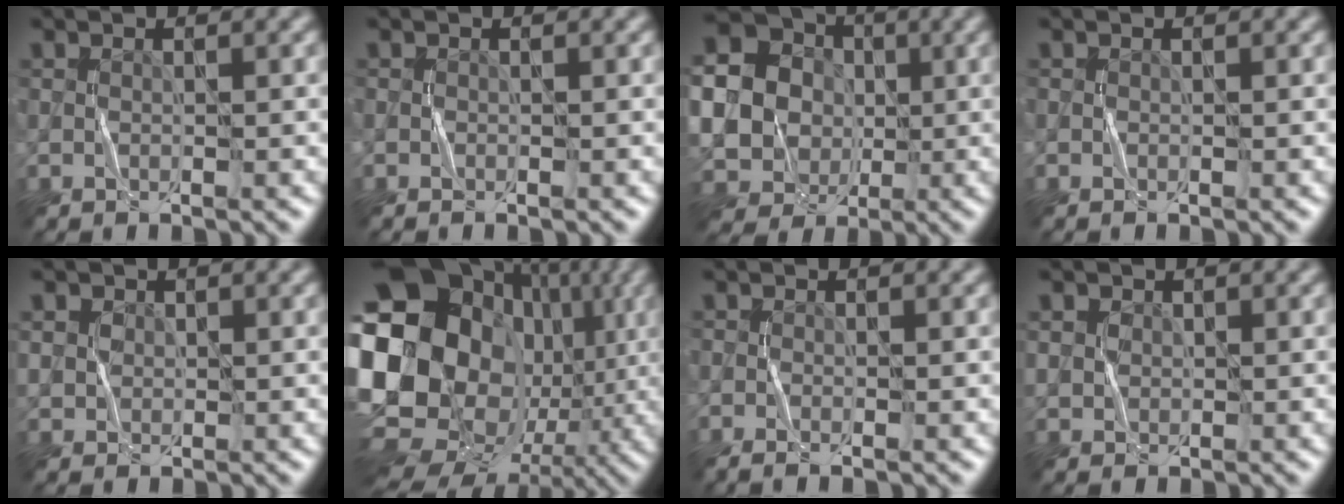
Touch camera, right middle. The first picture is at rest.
{"total": 0.0}
{"total": 21.7, "force": [0.8, 20.5, 7.3], "torque": [-0.225, -0.002, -0.023]}
{"total": 0.0}
{"total": 1.7, "force": [0.8, 1.5, 0.6], "torque": [-0.018, -0.001, 0.023]}
{"total": 22.0, "force": [1.1, 17.8, 12.9], "torque": [-0.247, -0.004, -0.012]}
{"total": 1.0, "force": [-0.5, 0.3, 0.9], "torque": [-0.020, -0.002, -0.012]}
{"total": 1.4, "force": [0.6, 1.2, 0.4], "torque": [-0.008, -0.002, 0.017]}